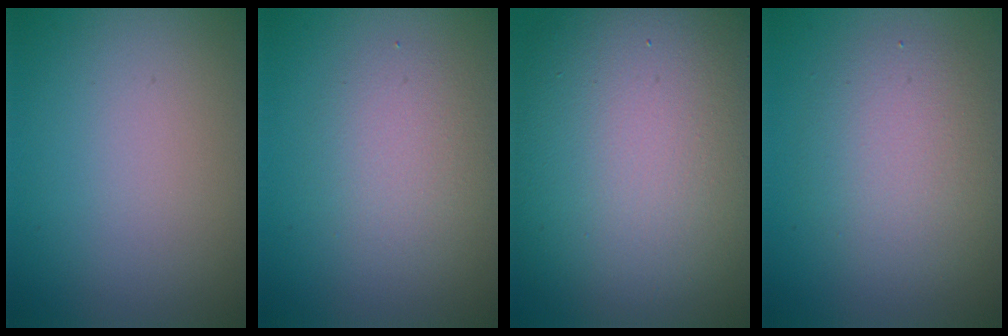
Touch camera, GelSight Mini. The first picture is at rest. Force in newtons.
{"total": 2.6, "press": 2.6, "slide": 0.1}
{"total": 17.2, "press": 17.2, "slide": 0.7}
{"total": 4.1, "press": 4.1, "slide": 0.4}